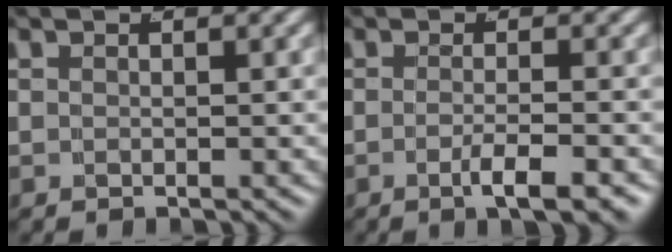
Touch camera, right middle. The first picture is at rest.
{"total": 3.1, "force": [-1.8, 0.2, 2.5], "torque": [-0.045, -0.011, -0.027]}